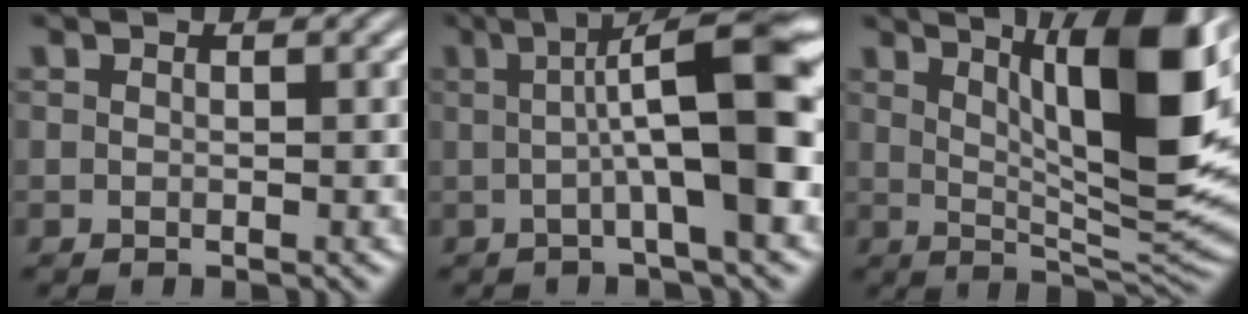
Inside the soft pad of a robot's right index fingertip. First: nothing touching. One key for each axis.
{"total": 10.7, "fx": 1.9, "fy": 1.9, "fz": 10.3, "tx": -0.119, "ty": 0.026, "tz": 0.021}
{"total": 13.6, "fx": 5.0, "fy": 2.9, "fz": 12.3, "tx": -0.157, "ty": 0.015, "tz": 0.076}